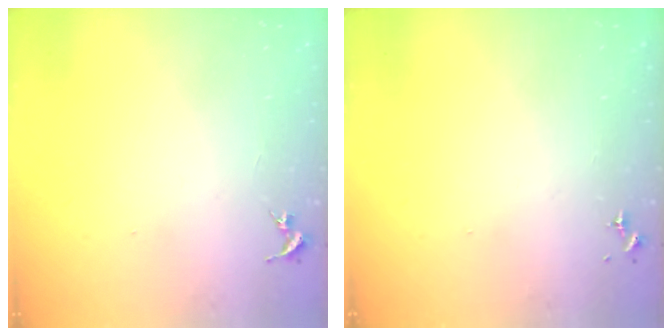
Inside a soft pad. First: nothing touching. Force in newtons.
{"total": 0.0}